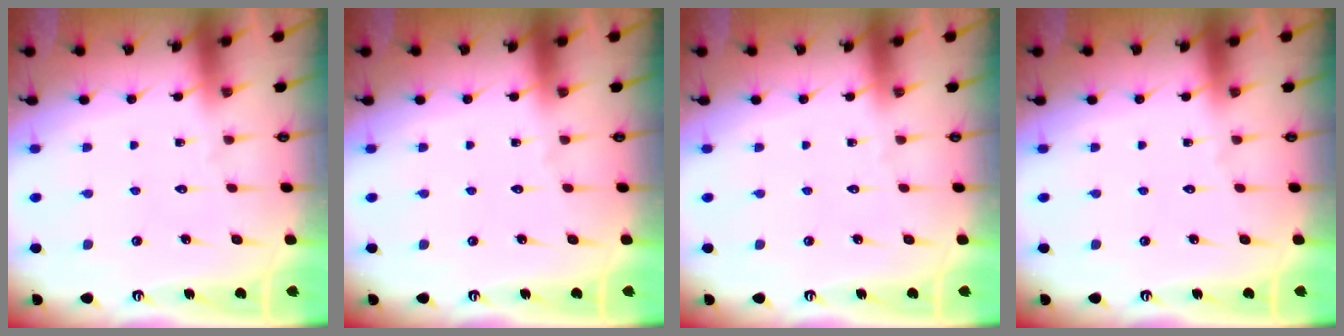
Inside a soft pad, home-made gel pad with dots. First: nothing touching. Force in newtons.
{"total": 0.0}
{"total": 0.0}
{"total": 0.0}